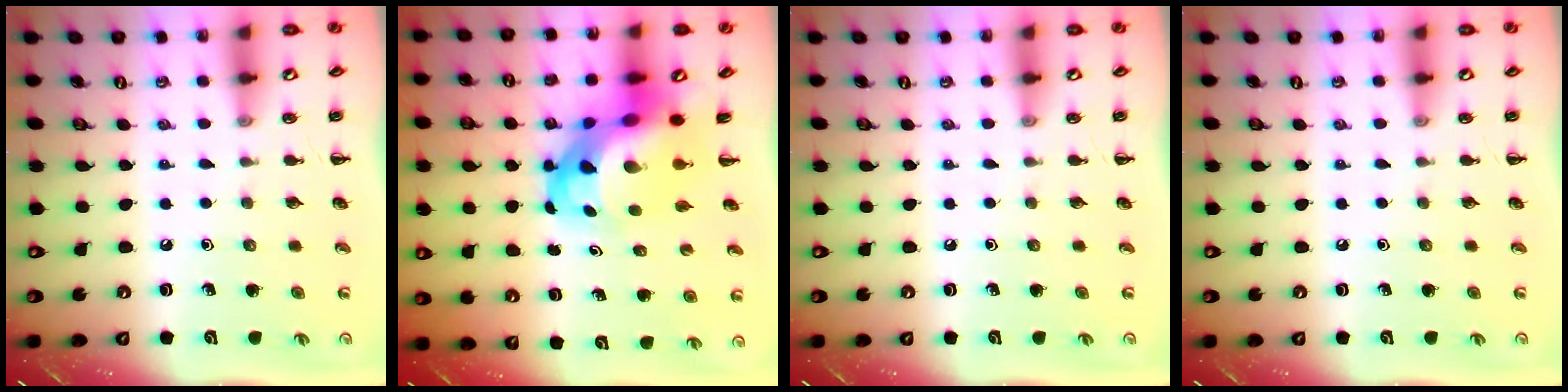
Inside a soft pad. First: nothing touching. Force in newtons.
{"total": 10.2, "press": 9.8, "slide": 3.0}
{"total": 0.0}
{"total": 0.0}